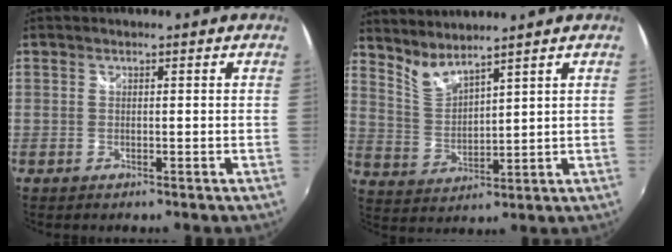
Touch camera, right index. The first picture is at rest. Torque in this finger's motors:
{"motor_torque": [-0.06, 0.47, -0.01, 0.00]}